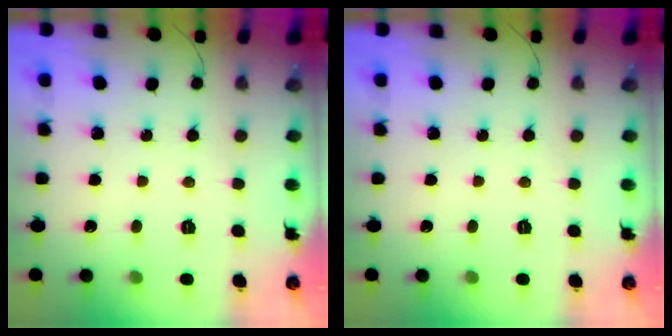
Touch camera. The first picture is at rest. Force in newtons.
{"total": 0.0}